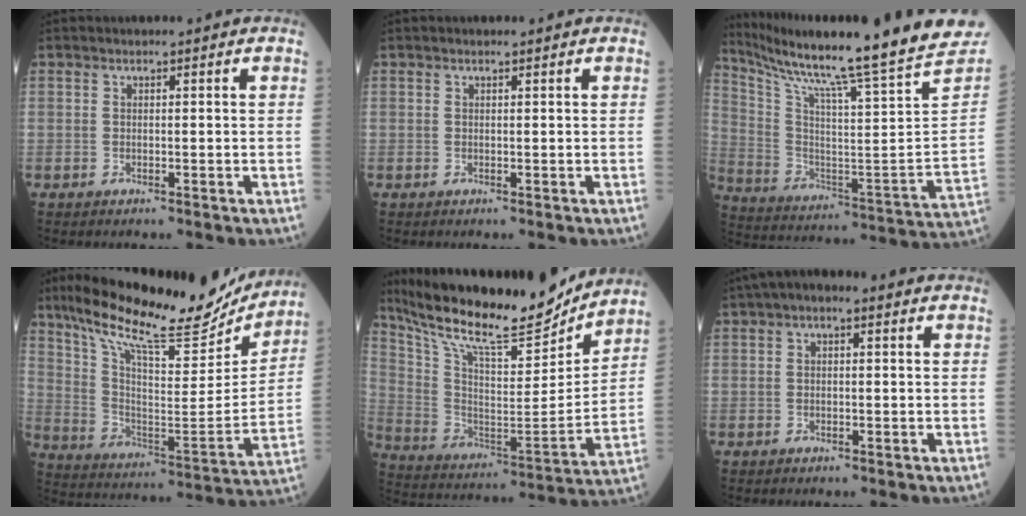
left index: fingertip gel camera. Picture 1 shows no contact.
{"total": 0.0}
{"total": 29.7, "force": [25.7, -1.1, 14.9], "torque": [-0.267, -0.106, 0.370]}
{"total": 25.3, "force": [21.0, 5.1, 13.2], "torque": [-0.228, -0.009, 0.318]}
{"total": 23.6, "force": [20.8, 3.7, 10.6], "torque": [-0.200, -0.015, 0.337]}
{"total": 2.5, "force": [0.5, 1.1, 2.2], "torque": [-0.036, 0.010, 0.002]}